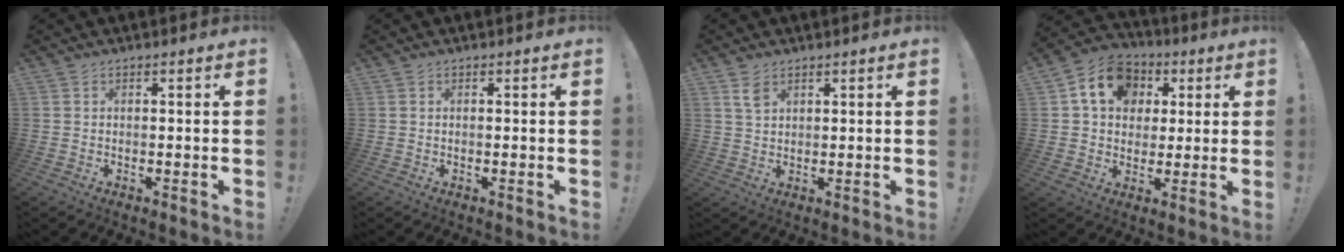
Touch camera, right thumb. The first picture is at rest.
{"total": 0.0}
{"total": 3.7, "force": [2.3, 1.9, 2.2], "torque": [-0.035, -0.008, 0.041]}
{"total": 14.0, "force": [4.6, 11.2, 7.1], "torque": [-0.103, -0.004, 0.091]}